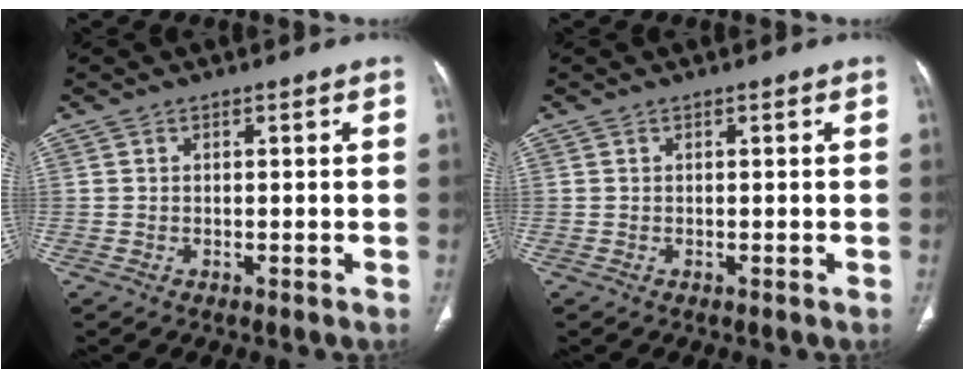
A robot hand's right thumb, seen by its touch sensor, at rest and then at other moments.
{"total": 0.0}